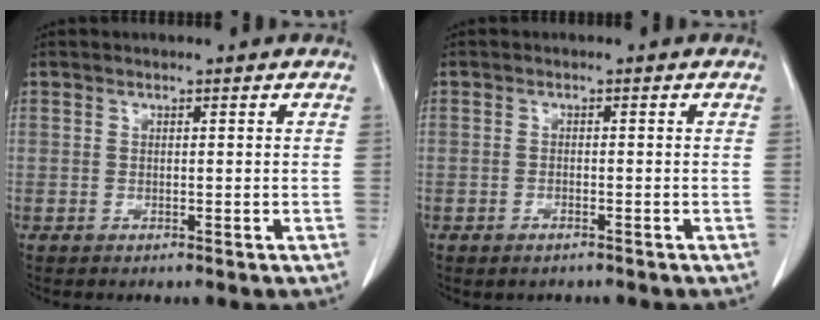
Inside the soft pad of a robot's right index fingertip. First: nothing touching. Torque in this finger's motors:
{"motor_torque": [0.00, -0.02, 0.00, 0.00]}